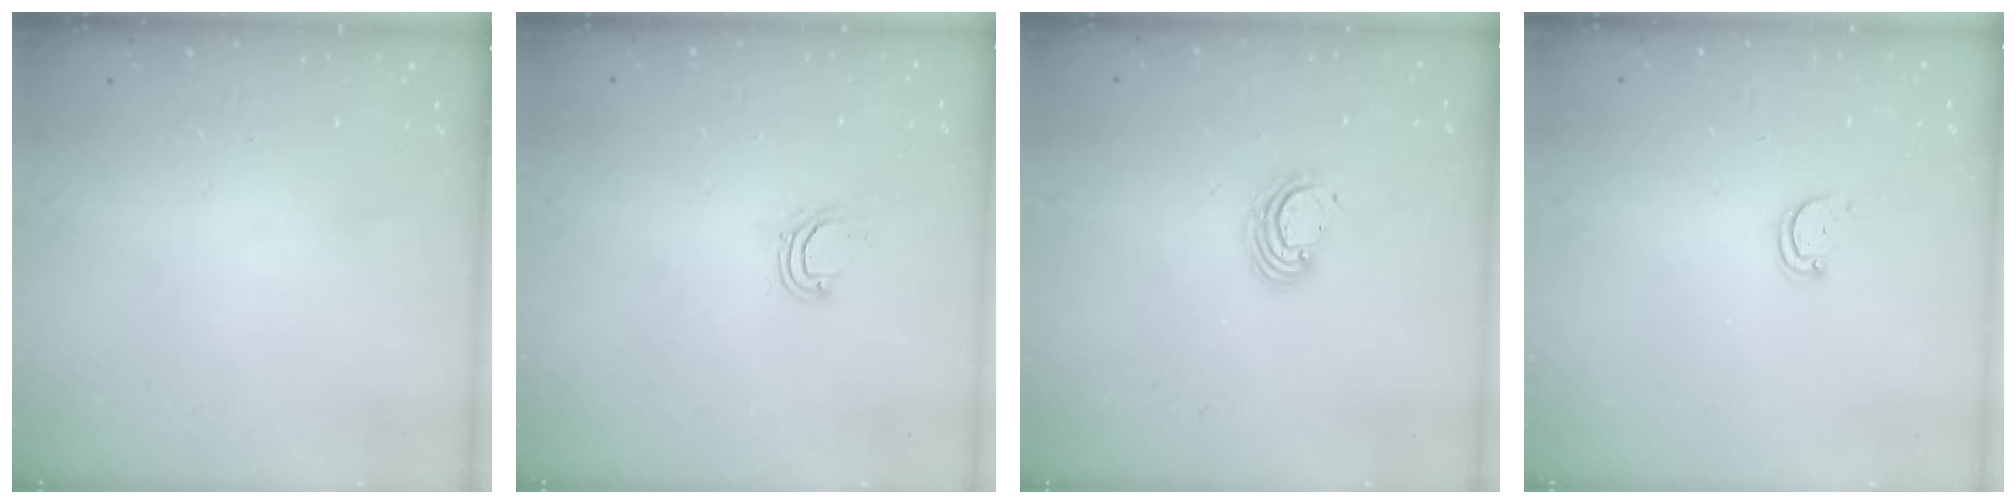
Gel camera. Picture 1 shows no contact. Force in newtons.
{"total": 4.6, "press": 4.5, "slide": 0.3}
{"total": 3.6, "press": 3.6, "slide": 0.2}
{"total": 2.8, "press": 2.7, "slide": 0.3}